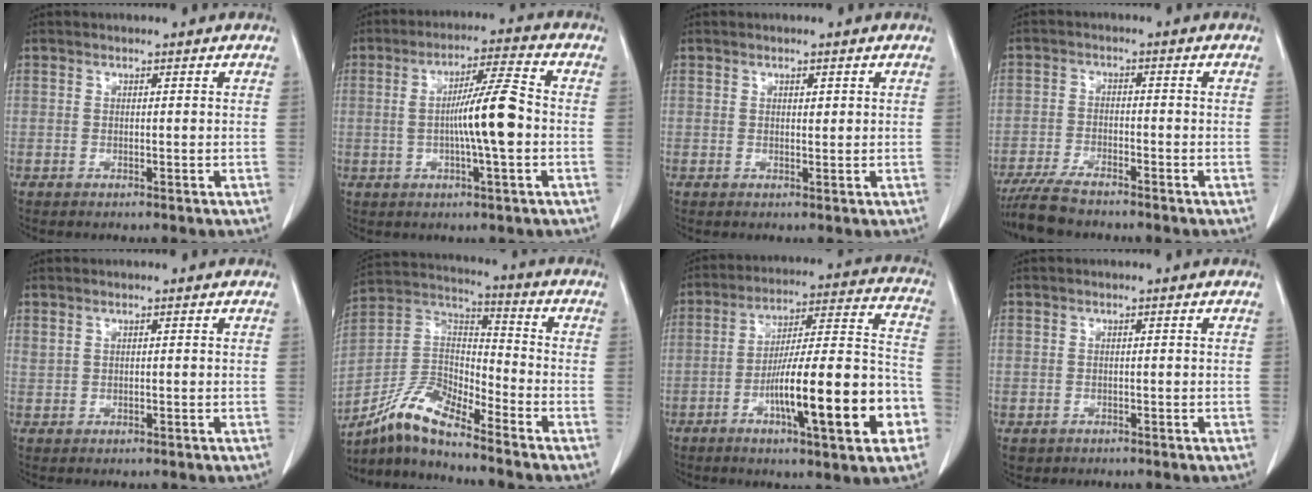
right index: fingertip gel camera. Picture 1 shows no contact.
{"total": 9.4, "force": [-0.8, 0.2, 9.3], "torque": [-0.159, 0.008, -0.019]}
{"total": 0.9, "force": [0.5, 0.4, 0.7], "torque": [-0.013, -0.002, 0.006]}
{"total": 6.3, "force": [-5.4, 1.2, 3.0], "torque": [-0.059, -0.018, -0.099]}
{"total": 0.8, "force": [0.5, 0.3, 0.5], "torque": [-0.017, 0.005, 0.015]}
{"total": 10.1, "force": [-8.6, 1.6, 5.2], "torque": [-0.122, 0.019, -0.167]}
{"total": 20.0, "force": [-7.0, 2.6, 18.5], "torque": [-0.261, 0.013, -0.102]}
{"total": 1.4, "force": [-0.4, 1.4, 0.1], "torque": [-0.008, 0.003, 0.000]}